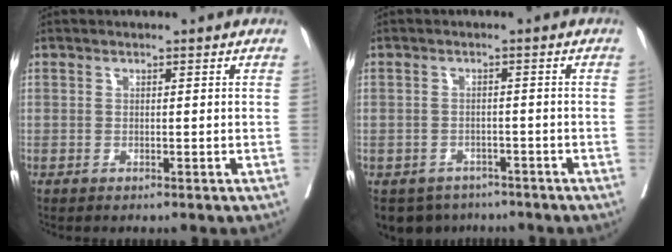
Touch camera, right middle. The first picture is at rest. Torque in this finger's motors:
{"motor_torque": [1.10, -1.04, 0.17, 0.06]}